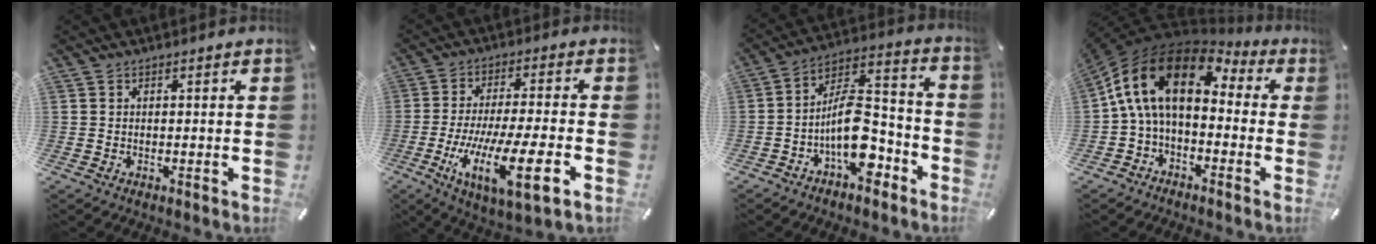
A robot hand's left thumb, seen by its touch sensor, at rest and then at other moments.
{"total": 16.2, "force": [-5.5, 2.9, 14.9], "torque": [-0.298, -0.011, -0.089]}
{"total": 13.7, "force": [-5.4, 7.2, 10.3], "torque": [-0.185, 0.016, -0.094]}
{"total": 14.7, "force": [2.1, 9.3, 11.2], "torque": [-0.235, 0.003, 0.030]}